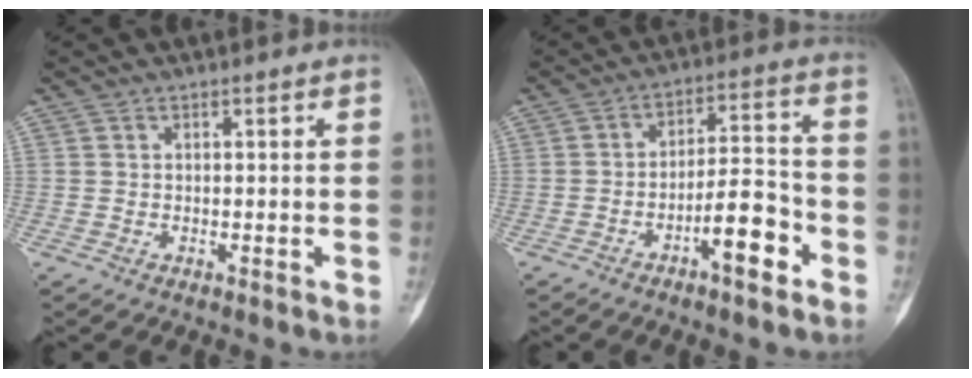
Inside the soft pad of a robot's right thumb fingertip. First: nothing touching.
{"total": 9.9, "force": [-4.7, 2.9, 8.2], "torque": [-0.122, 0.036, -0.078]}